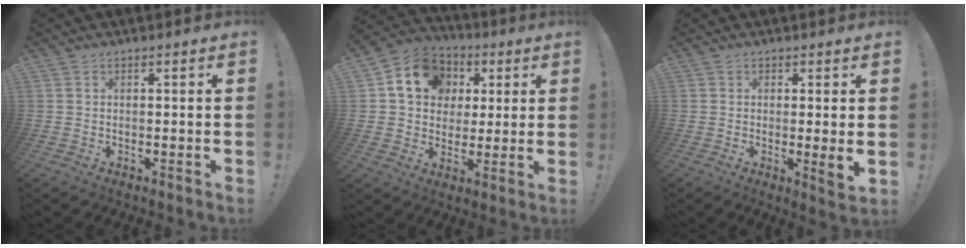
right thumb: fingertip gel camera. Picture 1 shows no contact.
{"total": 14.2, "force": [4.4, 11.9, 6.4], "torque": [-0.078, -0.013, 0.087]}
{"total": 4.1, "force": [0.5, 0.0, 4.1], "torque": [-0.046, -0.018, 0.008]}